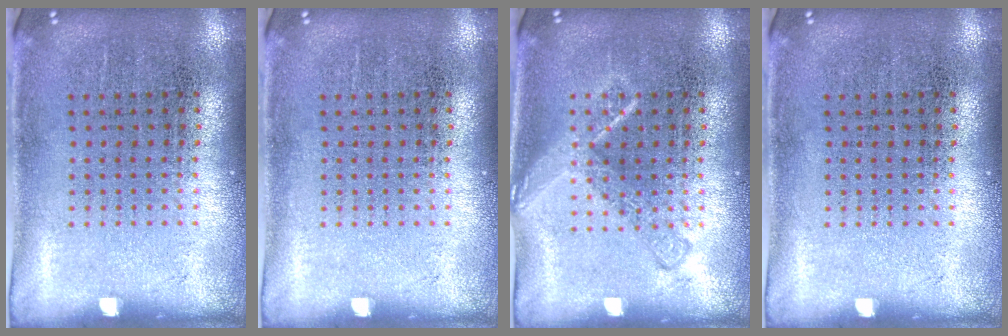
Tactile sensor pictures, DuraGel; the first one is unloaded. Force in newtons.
{"total": 0.0}
{"total": 2.4, "press": 2.4, "slide": 0.4}
{"total": 0.0}